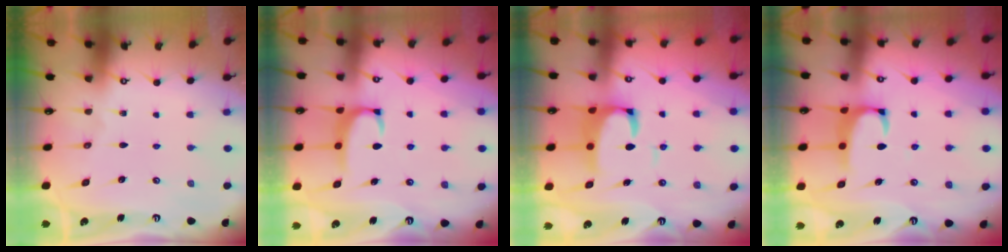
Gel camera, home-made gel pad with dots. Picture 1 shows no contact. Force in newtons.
{"total": 2.4, "press": 2.3, "slide": 0.6}
{"total": 6.4, "press": 6.3, "slide": 1.1}
{"total": 1.9, "press": 1.7, "slide": 0.8}